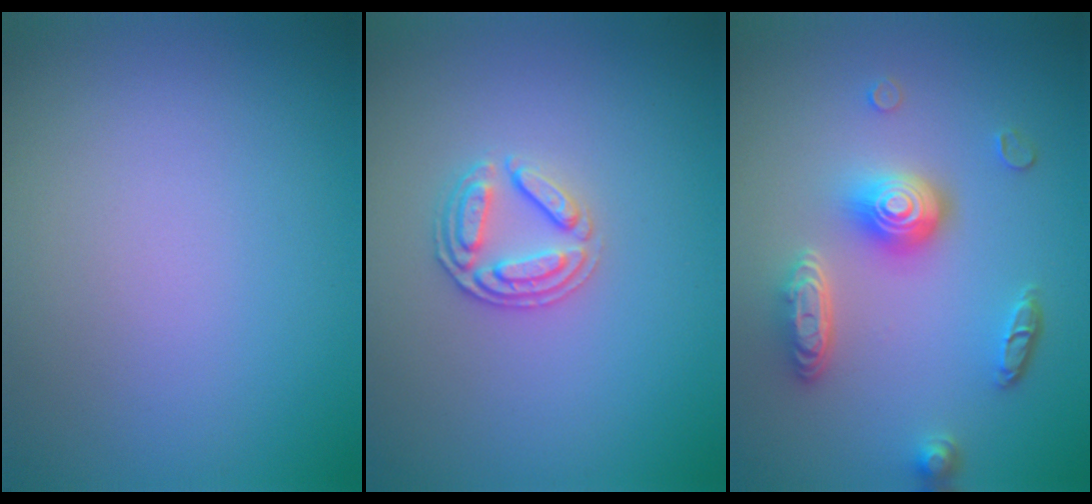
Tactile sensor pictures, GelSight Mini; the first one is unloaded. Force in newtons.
{"total": 2.6, "press": 2.5, "slide": 0.7}
{"total": 4.8, "press": 3.7, "slide": 3.0}